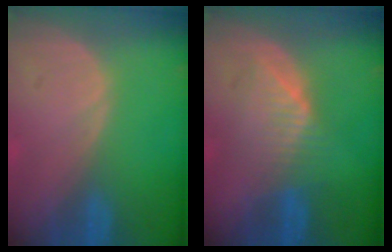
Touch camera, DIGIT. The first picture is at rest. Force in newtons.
{"total": 5.2, "press": 5.2, "slide": 0.4}